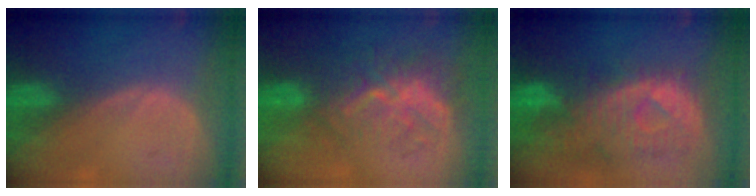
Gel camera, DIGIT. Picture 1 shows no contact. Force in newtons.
{"total": 10.1, "press": 8.8, "slide": 4.9}
{"total": 11.4, "press": 9.9, "slide": 5.7}